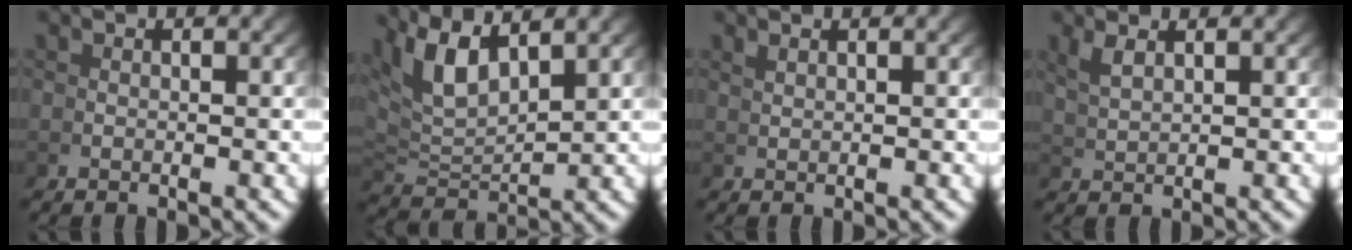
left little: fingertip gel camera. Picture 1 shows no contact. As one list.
[{"total": 7.0, "force": [2.9, 4.1, 4.8], "torque": [-0.110, -0.012, 0.062]}, {"total": 1.6, "force": [1.1, -1.2, -0.1], "torque": [0.009, 0.004, 0.029]}, {"total": 1.8, "force": [1.6, -0.7, 0.6], "torque": [-0.013, 0.002, 0.043]}]